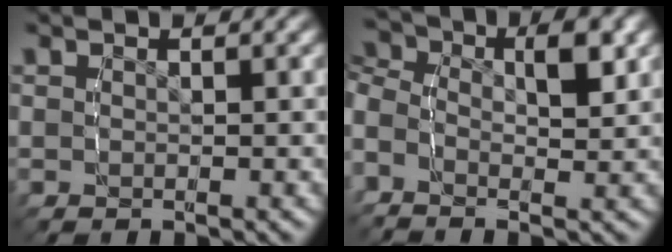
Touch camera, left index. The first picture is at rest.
{"total": 5.5, "force": [0.0, 3.9, 3.8], "torque": [-0.078, 0.000, -0.015]}